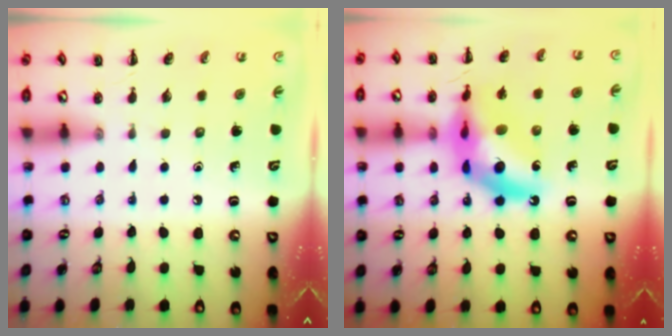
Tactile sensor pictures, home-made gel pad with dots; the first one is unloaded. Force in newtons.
{"total": 16.2, "press": 15.6, "slide": 4.4}